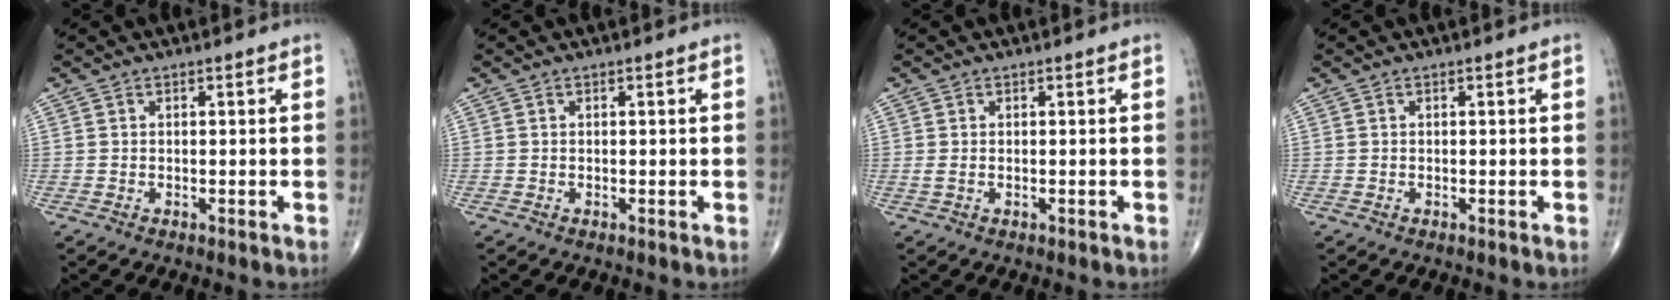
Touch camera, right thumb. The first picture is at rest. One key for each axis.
{"total": 0.0}
{"total": 0.7, "fx": -0.1, "fy": 0.4, "fz": 0.6, "tx": -0.019, "ty": 0.001, "tz": 0.000}
{"total": 0.0}